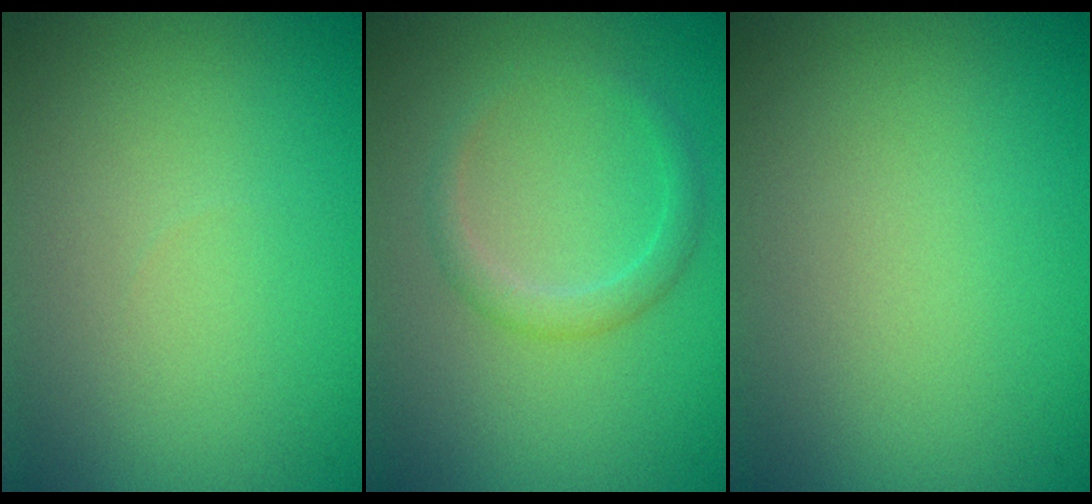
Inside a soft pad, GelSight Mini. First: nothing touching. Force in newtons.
{"total": 1.8, "press": 1.7, "slide": 0.1}
{"total": 0.0}